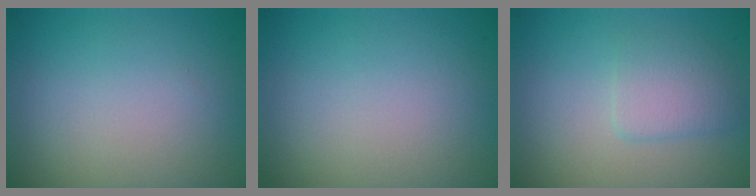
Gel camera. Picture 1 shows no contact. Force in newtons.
{"total": 0.0}
{"total": 2.1, "press": 2.1, "slide": 0.0}